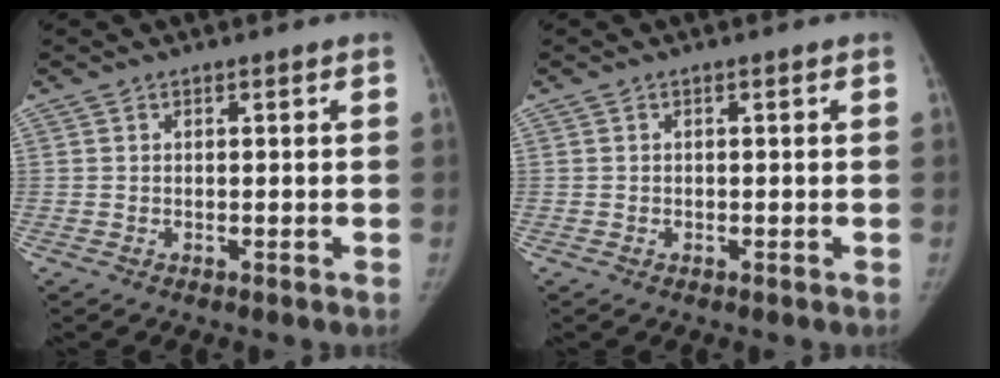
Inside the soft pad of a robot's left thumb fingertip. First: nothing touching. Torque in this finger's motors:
{"motor_torque": [-0.44, -0.45, -0.02, 0.83, -0.10]}